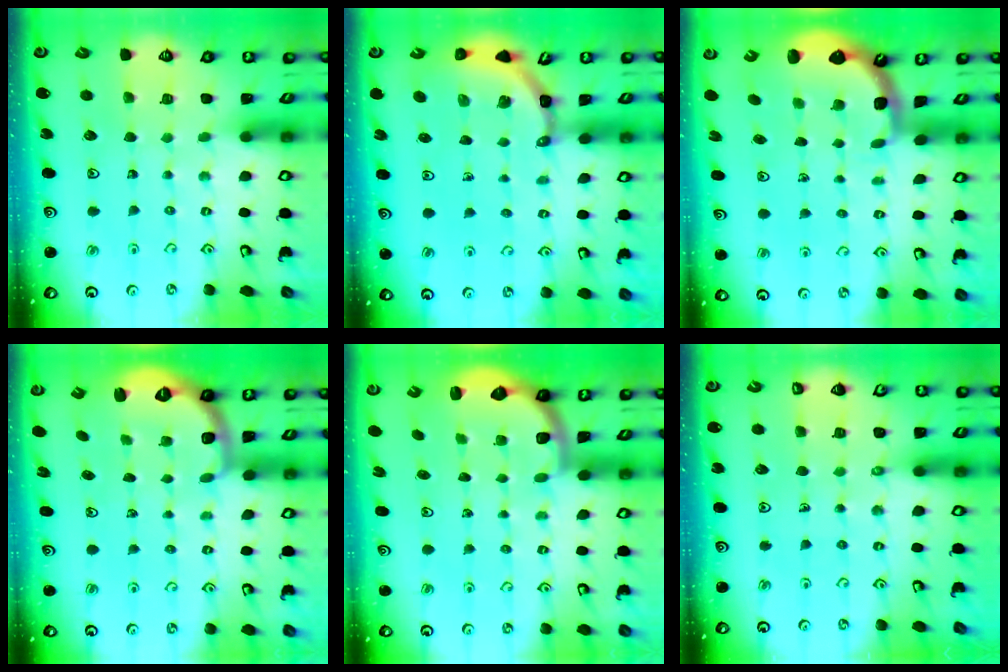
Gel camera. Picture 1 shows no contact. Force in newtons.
{"total": 3.6, "press": 3.6, "slide": 0.2}
{"total": 2.5, "press": 1.6, "slide": 1.9}
{"total": 2.6, "press": 1.5, "slide": 2.1}
{"total": 2.3, "press": 2.0, "slide": 1.3}
{"total": 1.7, "press": 1.7, "slide": 0.2}